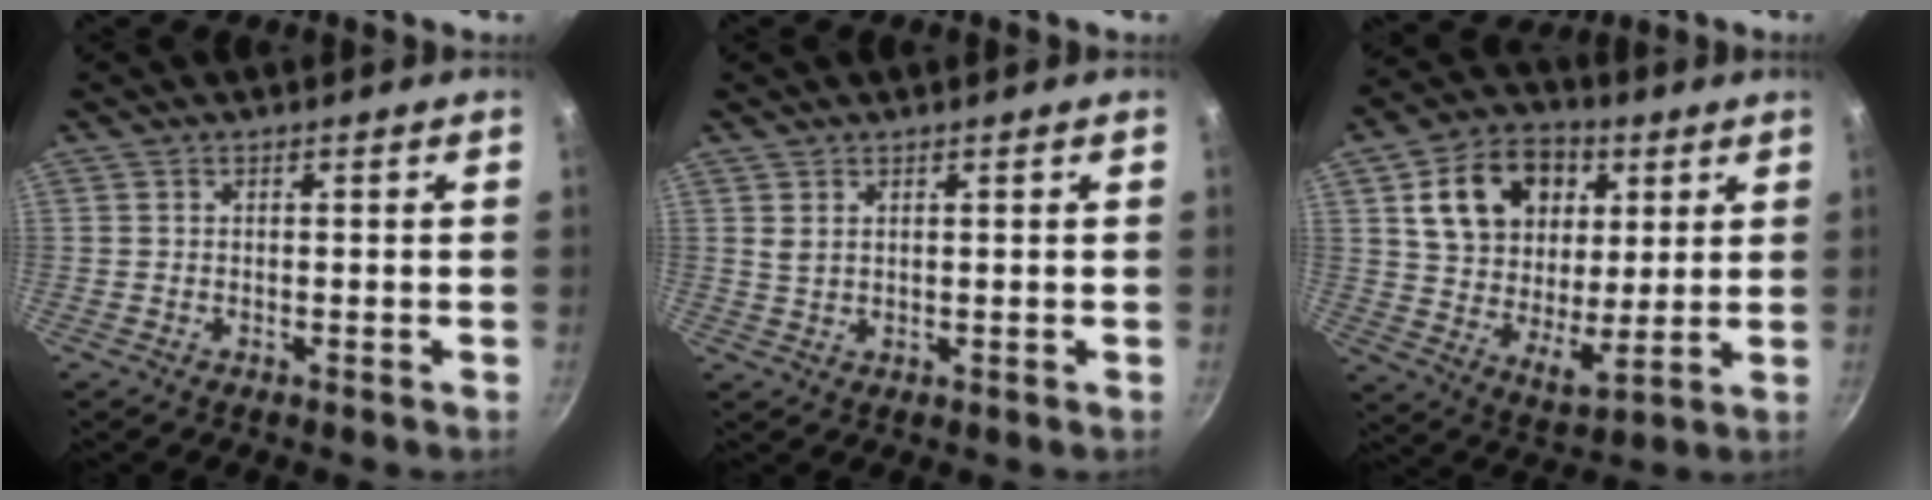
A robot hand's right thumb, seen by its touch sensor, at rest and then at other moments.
{"total": 1.5, "force": [0.8, 0.7, 1.0], "torque": [-0.019, -0.006, 0.017]}
{"total": 18.2, "force": [6.3, 13.0, 11.1], "torque": [-0.154, -0.012, 0.104]}